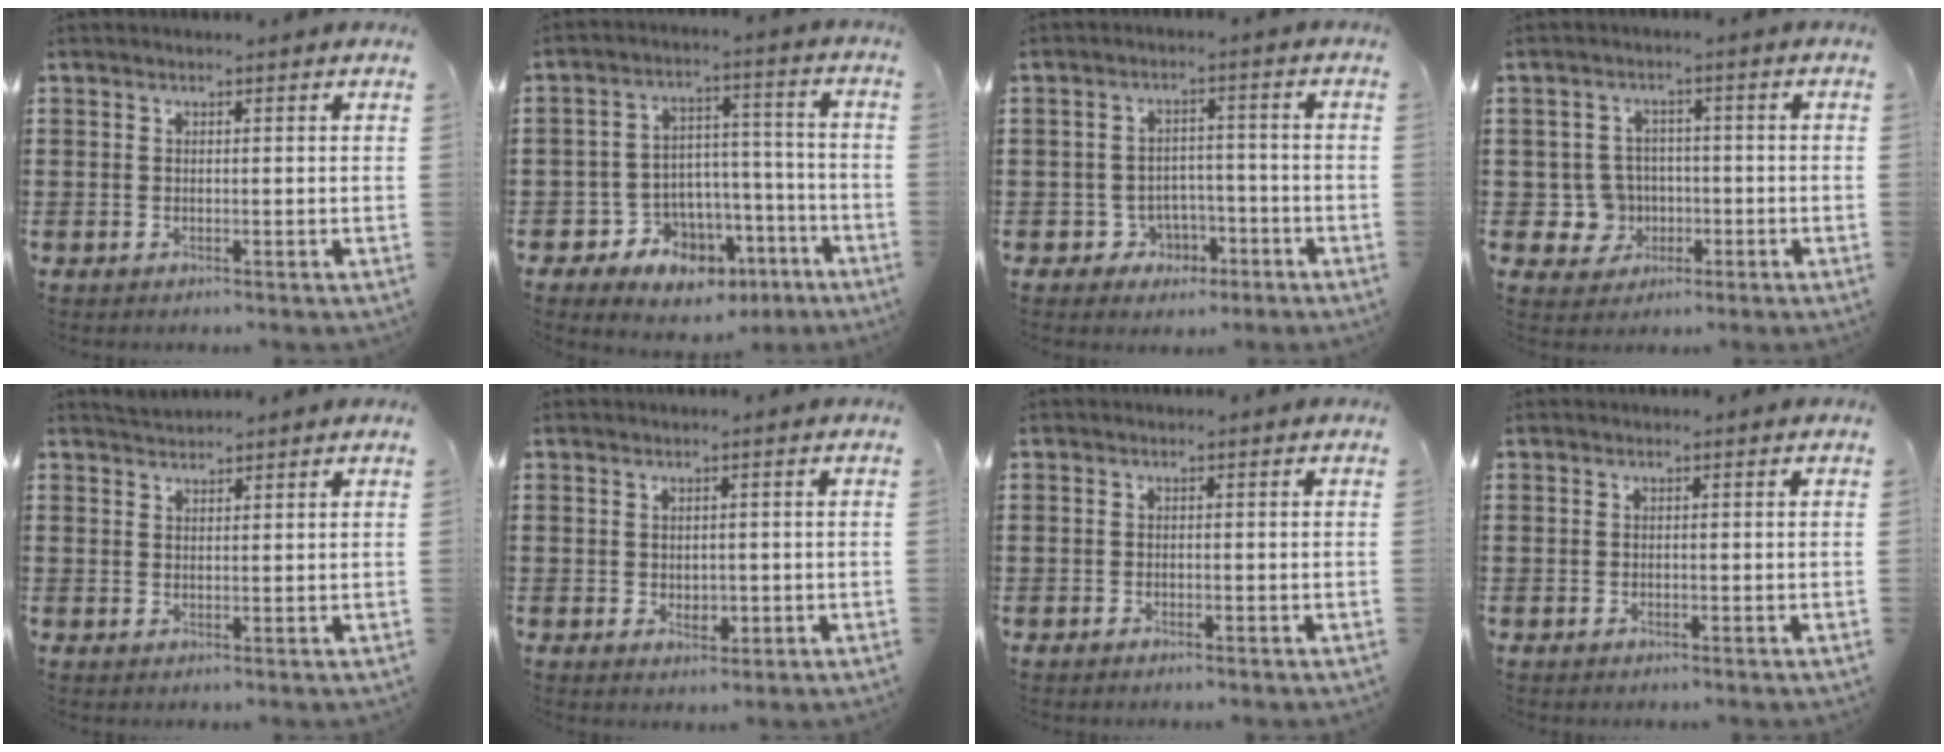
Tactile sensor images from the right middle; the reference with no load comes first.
{"total": 7.6, "force": [-5.2, 5.4, 1.2], "torque": [-0.028, 0.035, -0.090]}
{"total": 3.7, "force": [-2.4, 2.7, 0.9], "torque": [-0.025, 0.009, -0.050]}
{"total": 5.2, "force": [-0.8, 5.0, 1.5], "torque": [-0.035, 0.010, -0.014]}
{"total": 1.1, "force": [1.1, 0.1, -0.1], "torque": [-0.002, 0.005, 0.022]}
{"total": 1.6, "force": [-0.1, 1.3, 1.0], "torque": [-0.003, -0.003, -0.007]}
{"total": 0.7, "force": [-0.7, 0.2, 0.2], "torque": [-0.007, -0.003, -0.013]}
{"total": 0.6, "force": [-0.5, 0.3, 0.3], "torque": [-0.008, -0.002, -0.009]}